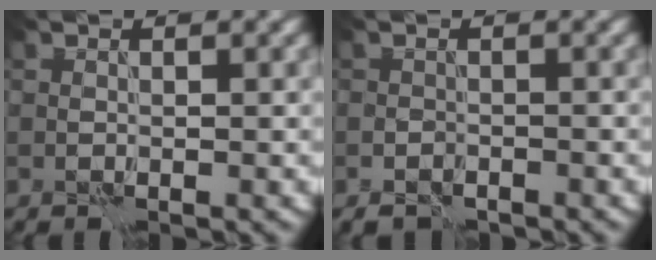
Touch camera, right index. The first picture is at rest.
{"total": 1.6, "force": [-1.4, 0.7, 0.4], "torque": [-0.009, -0.001, -0.026]}